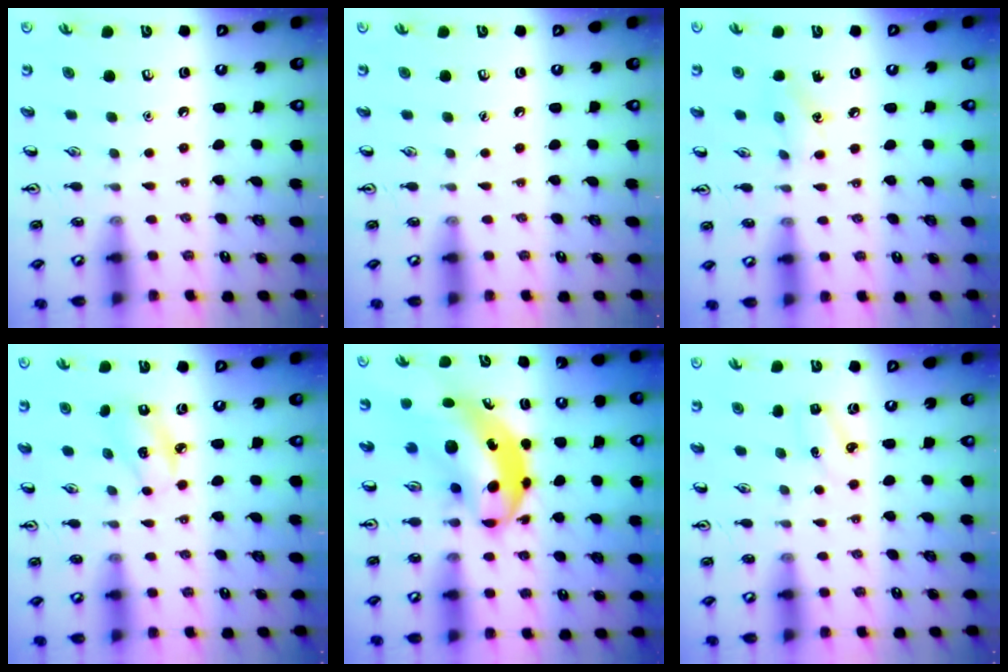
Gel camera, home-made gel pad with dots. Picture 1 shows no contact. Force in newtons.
{"total": 0.0}
{"total": 5.7, "press": 5.4, "slide": 1.9}
{"total": 3.6, "press": 3.6, "slide": 0.4}
{"total": 8.6, "press": 8.2, "slide": 2.3}
{"total": 2.5, "press": 2.4, "slide": 0.8}